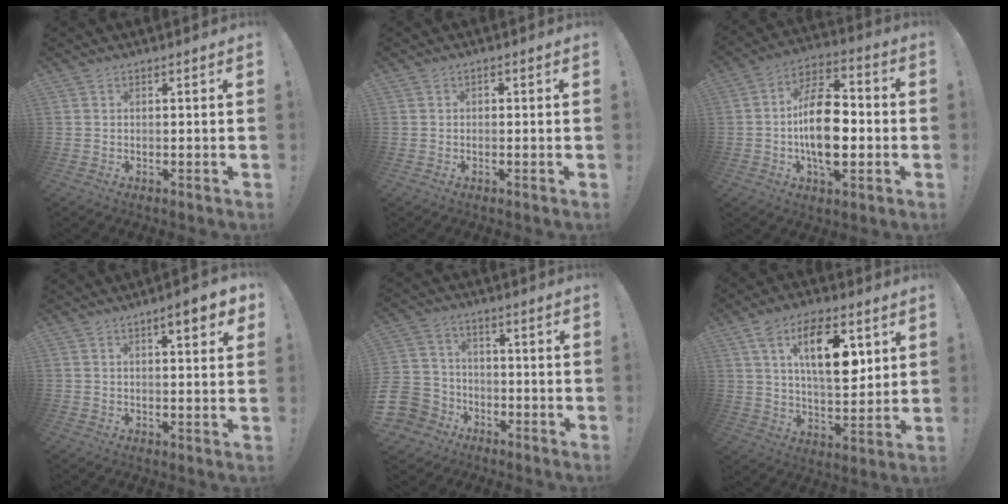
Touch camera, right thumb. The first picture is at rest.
{"total": 1.0, "force": [-0.8, 0.7, 0.2], "torque": [-0.003, 0.004, -0.014]}
{"total": 17.5, "force": [-2.6, 9.7, 14.4], "torque": [-0.258, 0.014, -0.046]}
{"total": 6.1, "force": [3.1, 1.4, 5.1], "torque": [-0.053, -0.016, 0.042]}
{"total": 11.0, "force": [-4.9, 9.4, 3.1], "torque": [-0.079, 0.034, -0.085]}
{"total": 17.2, "force": [6.5, 8.6, 13.4], "torque": [-0.207, -0.005, 0.109]}